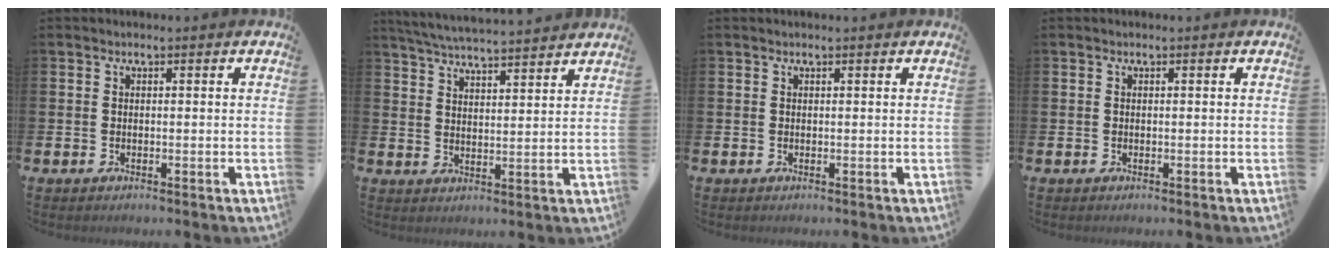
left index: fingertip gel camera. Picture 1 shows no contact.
{"total": 5.2, "force": [5.2, -0.1, 0.8], "torque": [-0.034, -0.033, 0.091]}
{"total": 0.0}
{"total": 0.0}